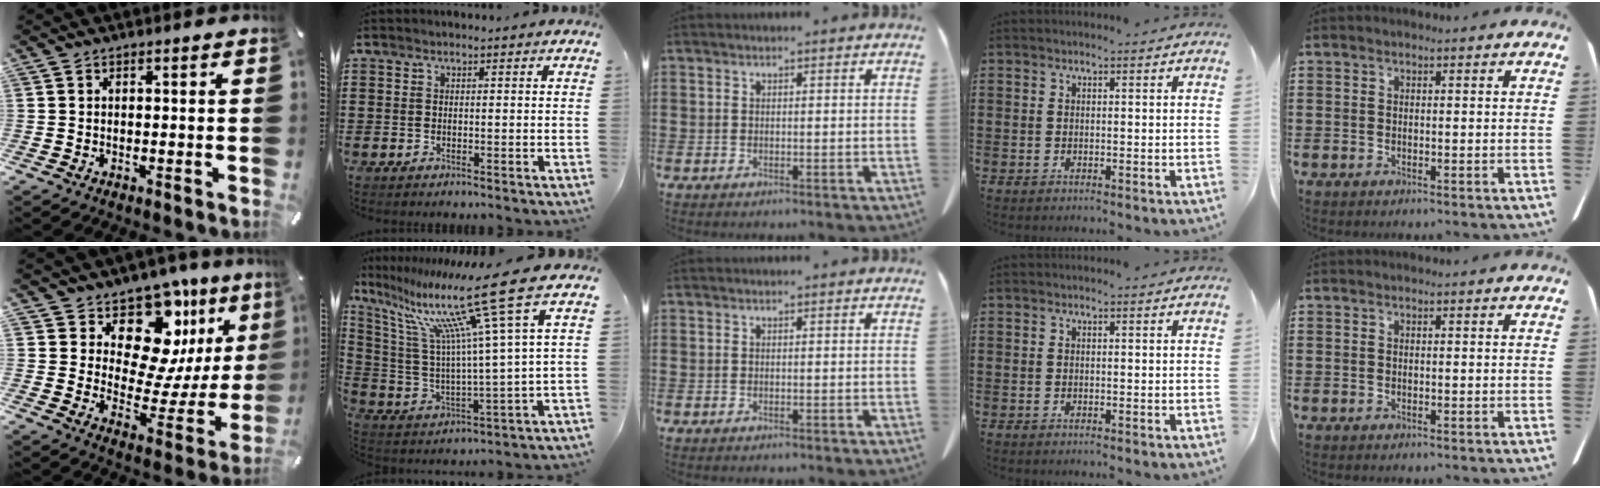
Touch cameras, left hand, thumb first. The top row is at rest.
{"thumb": {"total": 14.0, "force": [9.0, 8.8, 6.3], "torque": [-0.083, -0.096, 0.153]}, "index": {"total": 17.5, "force": [10.7, 0.4, 13.8], "torque": [-0.287, -0.067, 0.162]}}